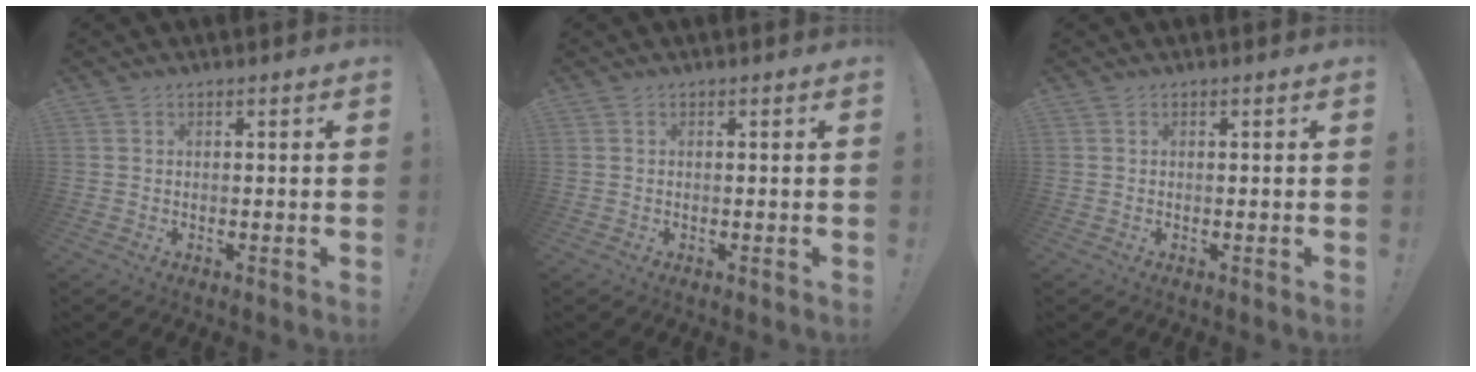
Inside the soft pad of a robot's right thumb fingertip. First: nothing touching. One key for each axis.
{"total": 0.0}
{"total": 0.0}